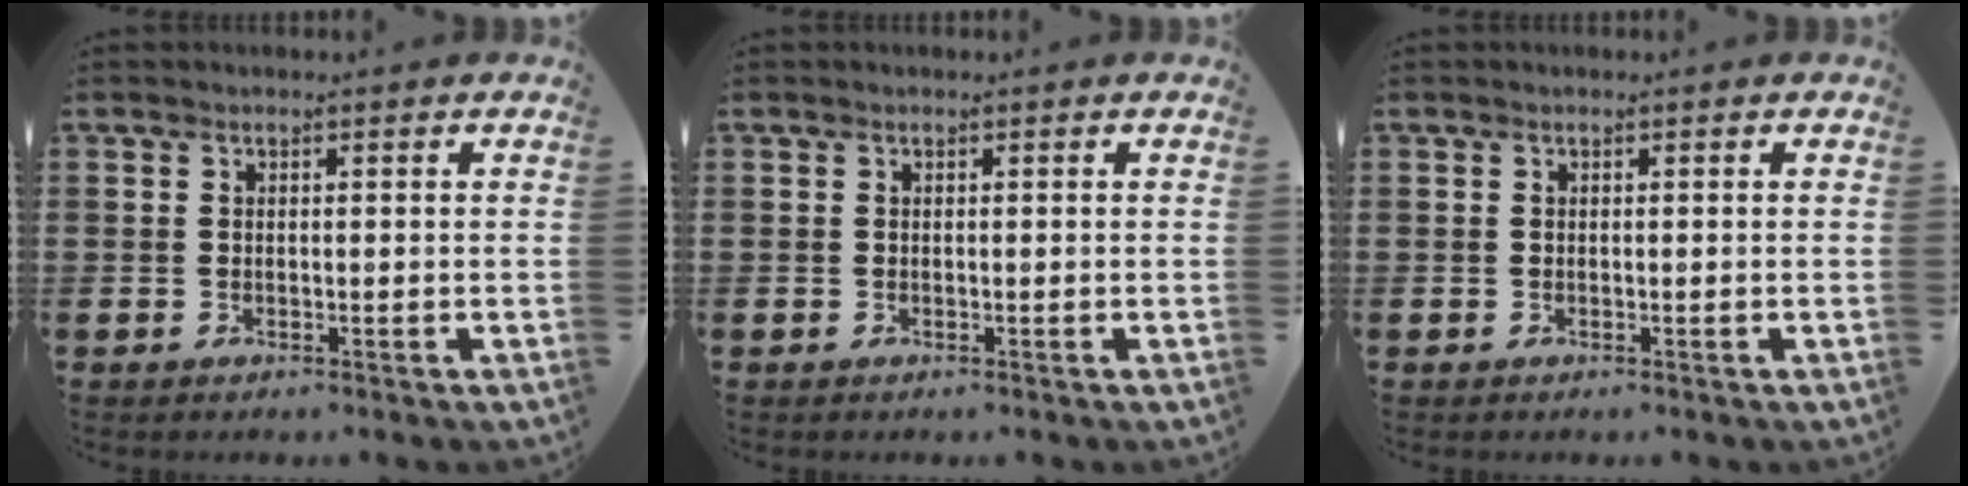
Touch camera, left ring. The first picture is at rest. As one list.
[{"total": 0.0}, {"total": 0.0}]